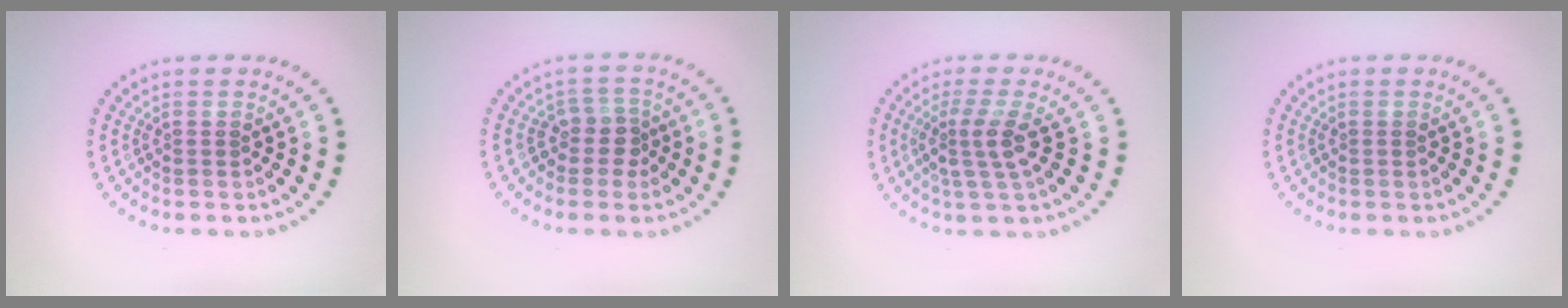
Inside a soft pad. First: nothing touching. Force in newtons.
{"total": 2.1, "press": 1.6, "slide": 1.3}
{"total": 2.8, "press": 2.1, "slide": 1.8}
{"total": 0.0}